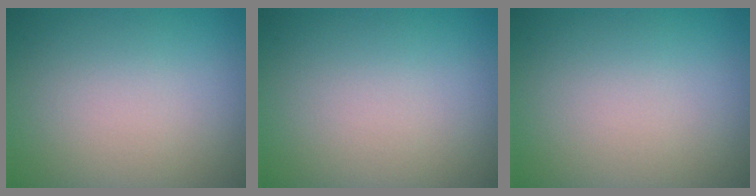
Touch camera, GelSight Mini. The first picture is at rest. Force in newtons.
{"total": 0.0}
{"total": 0.0}